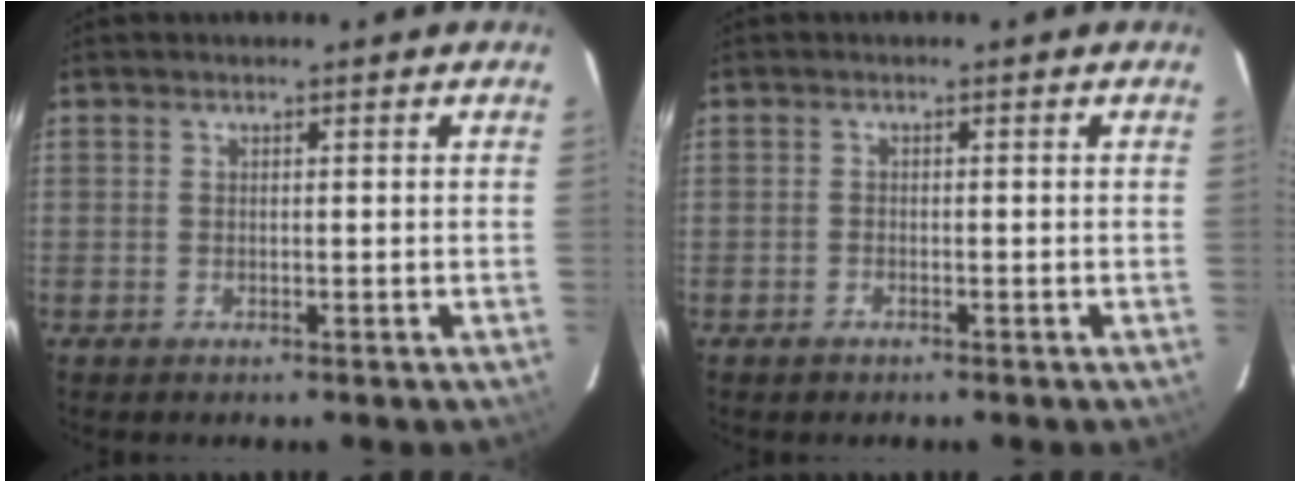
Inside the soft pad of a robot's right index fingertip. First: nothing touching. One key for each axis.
{"total": 1.1, "fx": -0.8, "fy": 0.7, "fz": 0.2, "tx": -0.006, "ty": 0.002, "tz": -0.013}